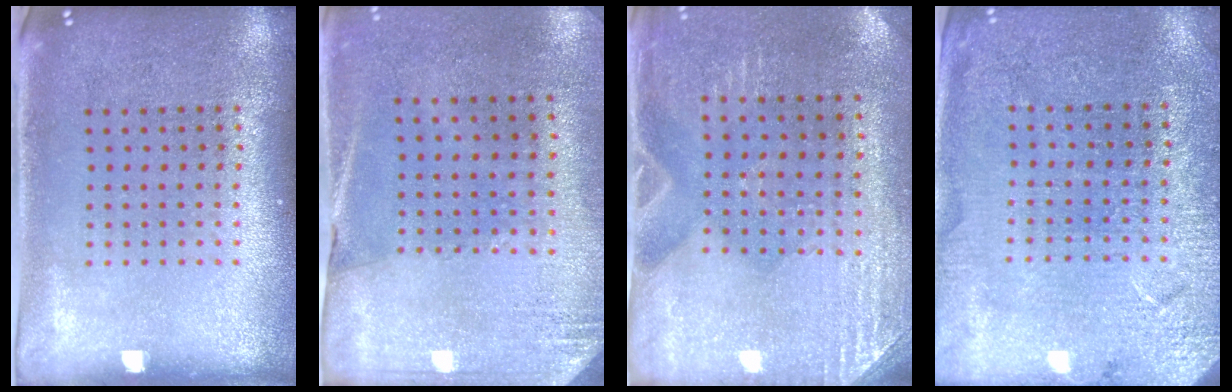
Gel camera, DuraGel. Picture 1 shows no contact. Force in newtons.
{"total": 2.6, "press": 2.3, "slide": 1.1}
{"total": 2.9, "press": 2.6, "slide": 1.1}
{"total": 2.9, "press": 2.9, "slide": 0.3}